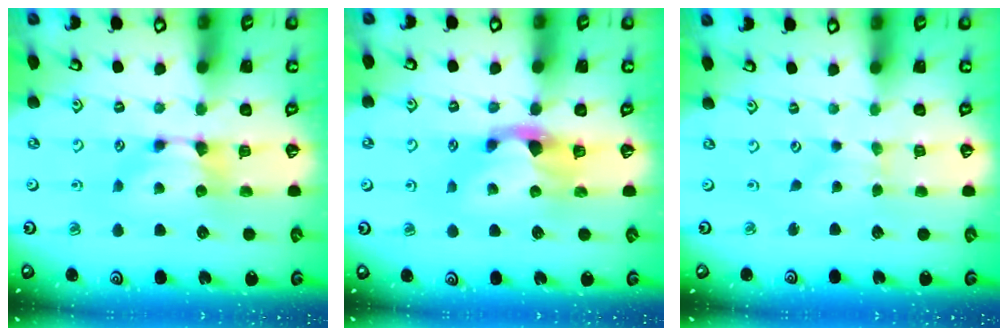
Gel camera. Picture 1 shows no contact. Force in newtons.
{"total": 2.3, "press": 1.9, "slide": 1.3}
{"total": 2.1, "press": 1.6, "slide": 1.4}